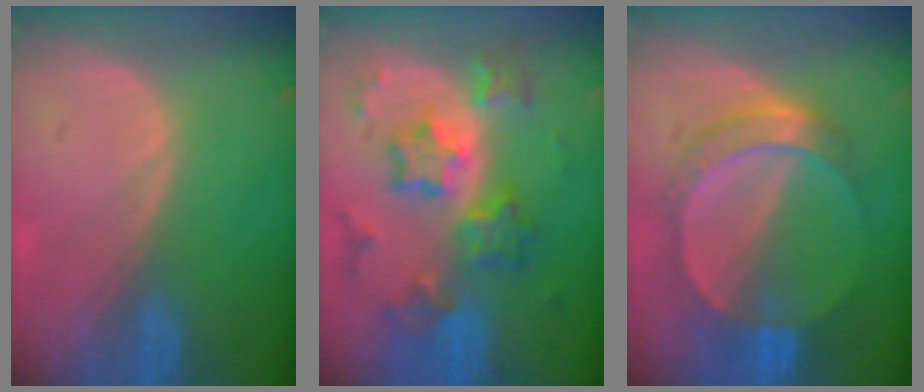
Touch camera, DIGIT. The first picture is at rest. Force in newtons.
{"total": 9.2, "press": 9.2, "slide": 0.8}
{"total": 6.8, "press": 6.8, "slide": 0.3}